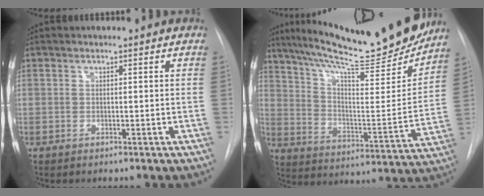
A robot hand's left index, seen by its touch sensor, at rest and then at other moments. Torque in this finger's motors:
{"motor_torque": [1.04, -1.10, 0.21, 0.02]}